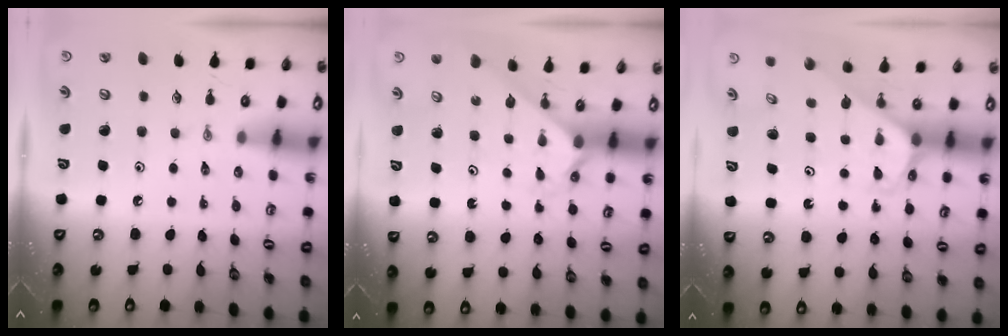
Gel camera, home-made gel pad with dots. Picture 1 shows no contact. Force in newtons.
{"total": 2.0, "press": 2.0, "slide": 0.2}
{"total": 2.5, "press": 2.5, "slide": 0.2}